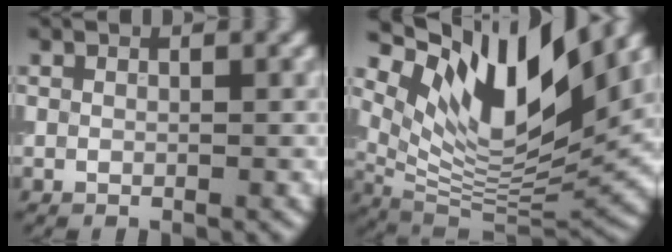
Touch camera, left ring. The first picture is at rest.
{"total": 12.6, "force": [7.2, 4.2, 9.4], "torque": [-0.159, -0.001, 0.141]}